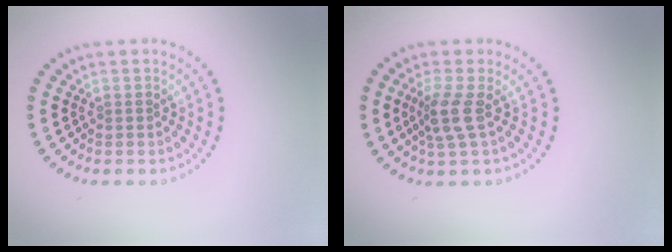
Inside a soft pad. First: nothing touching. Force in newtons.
{"total": 2.5, "press": 2.0, "slide": 1.6}